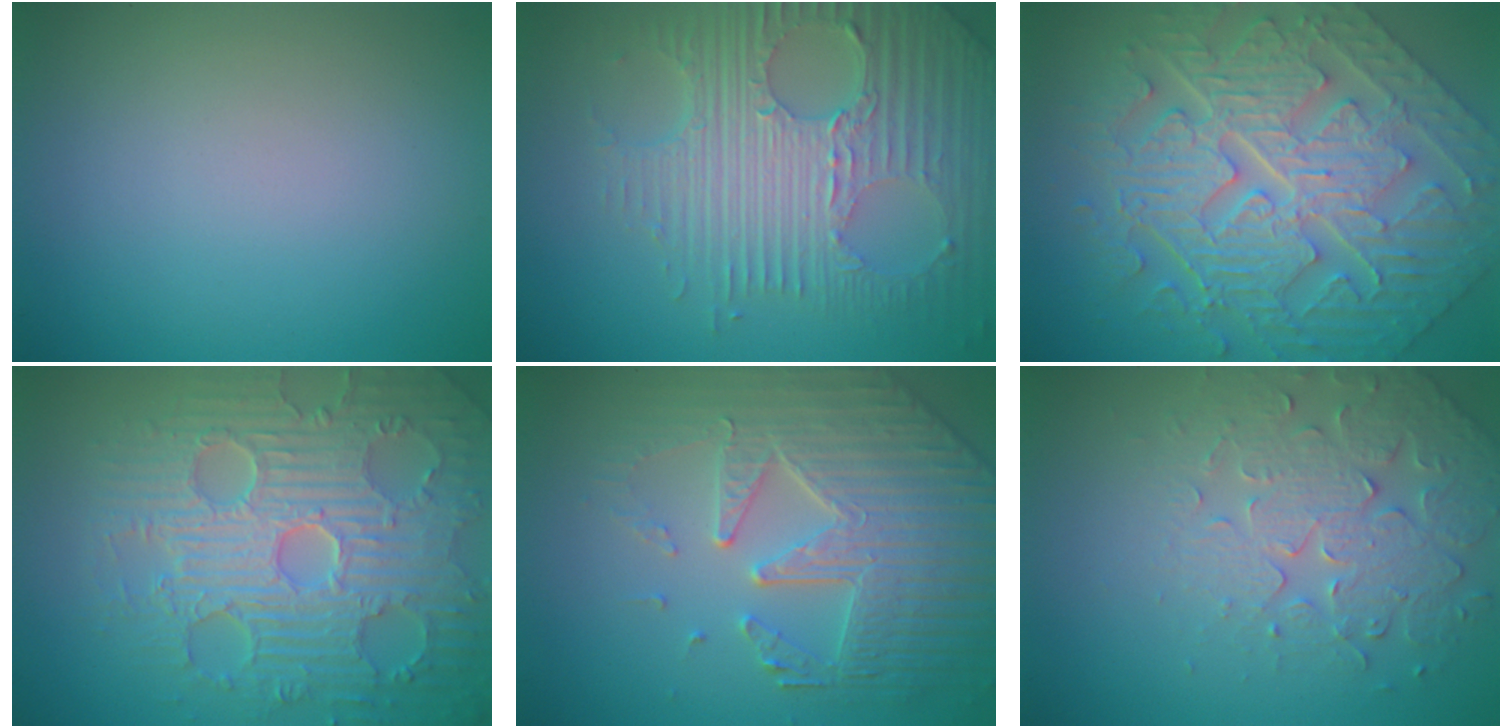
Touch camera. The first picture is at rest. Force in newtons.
{"total": 8.0, "press": 5.8, "slide": 5.6}
{"total": 11.0, "press": 7.8, "slide": 7.8}
{"total": 9.1, "press": 6.7, "slide": 6.2}
{"total": 6.3, "press": 5.3, "slide": 3.5}
{"total": 4.2, "press": 4.0, "slide": 1.3}